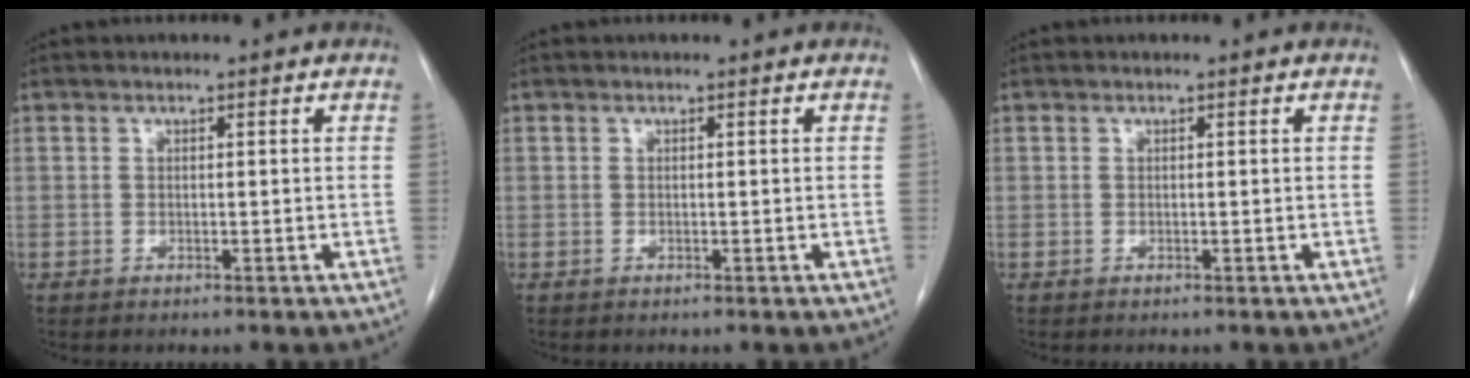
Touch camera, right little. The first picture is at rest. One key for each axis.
{"total": 0.0}
{"total": 0.0}